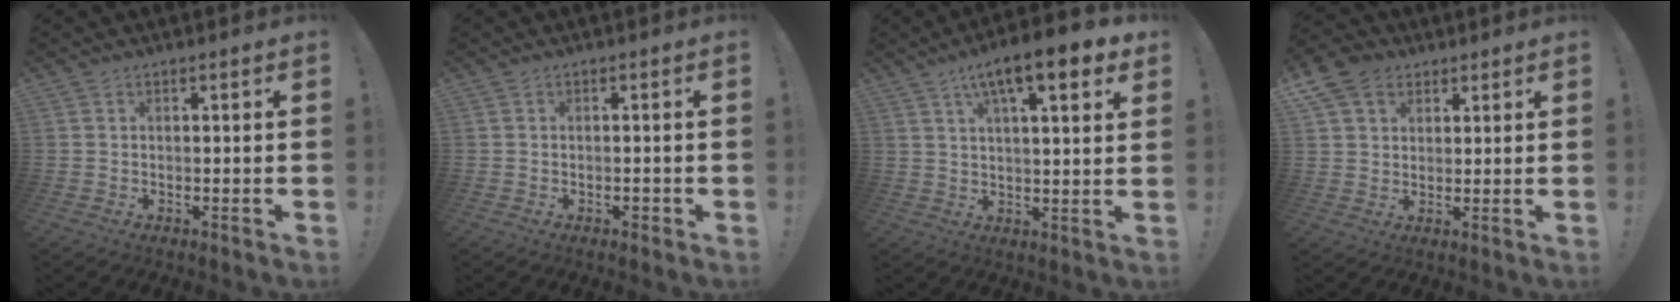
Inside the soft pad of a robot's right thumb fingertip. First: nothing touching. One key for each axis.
{"total": 1.2, "fx": -0.8, "fy": 0.5, "fz": 0.8, "tx": -0.015, "ty": 0.004, "tz": -0.013}
{"total": 12.4, "fx": 6.8, "fy": 2.9, "fz": 10.0, "tx": -0.152, "ty": -0.031, "tz": 0.106}
{"total": 9.5, "fx": 5.0, "fy": 7.0, "fz": 3.9, "tx": -0.068, "ty": -0.013, "tz": 0.102}